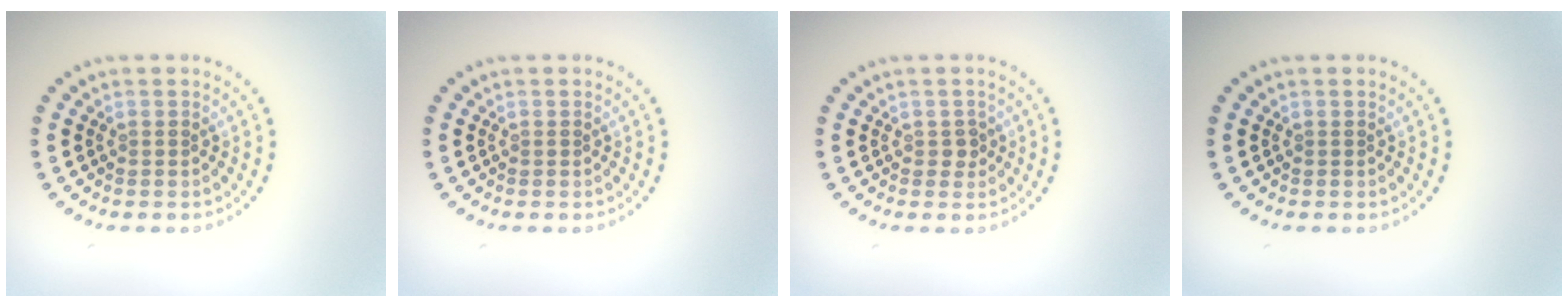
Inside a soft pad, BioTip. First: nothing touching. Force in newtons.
{"total": 0.0}
{"total": 0.9, "press": 0.8, "slide": 0.3}
{"total": 0.0}